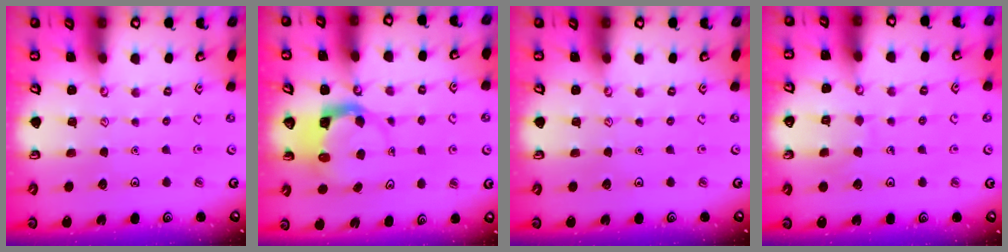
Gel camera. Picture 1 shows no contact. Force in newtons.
{"total": 4.0, "press": 4.0, "slide": 0.3}
{"total": 0.0}
{"total": 6.1, "press": 6.1, "slide": 0.3}